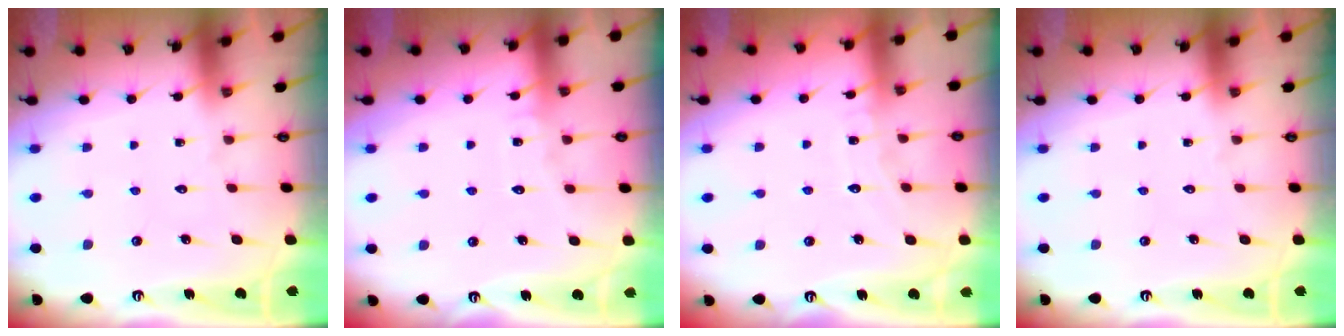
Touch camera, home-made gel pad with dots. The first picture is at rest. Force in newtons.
{"total": 4.2, "press": 4.2, "slide": 0.4}
{"total": 5.2, "press": 5.2, "slide": 0.5}
{"total": 0.0}